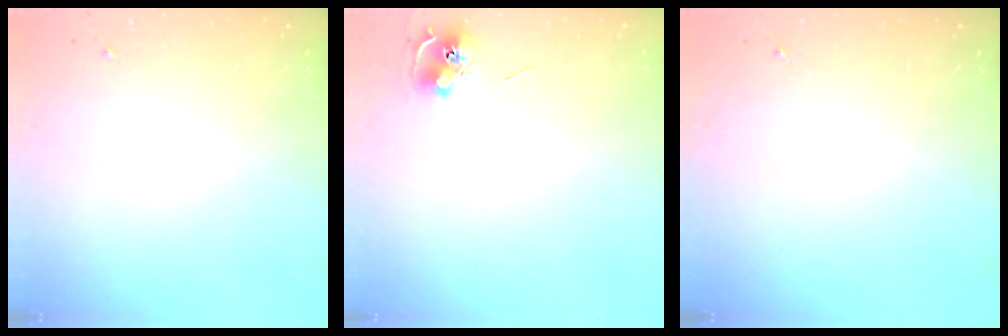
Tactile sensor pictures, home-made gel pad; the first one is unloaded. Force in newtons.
{"total": 6.6, "press": 6.6, "slide": 0.3}
{"total": 0.0}